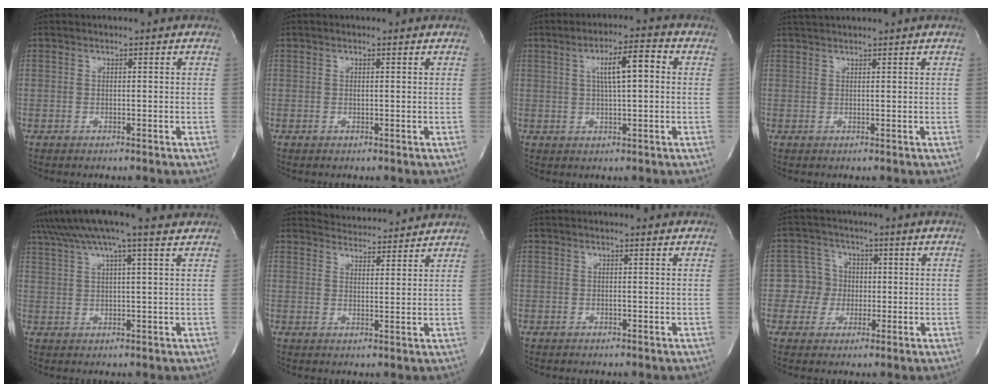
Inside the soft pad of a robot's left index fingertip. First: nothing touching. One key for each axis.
{"total": 0.0}
{"total": 6.2, "fx": 1.1, "fy": 1.0, "fz": 6.0, "tx": -0.103, "ty": 0.010, "tz": 0.017}
{"total": 2.5, "fx": 2.4, "fy": -0.2, "fz": 0.7, "tx": -0.007, "ty": 0.021, "tz": 0.044}
{"total": 11.8, "fx": 9.4, "fy": -0.2, "fz": 7.1, "tx": -0.131, "ty": 0.029, "tz": 0.130}
{"total": 7.4, "fx": 7.4, "fy": 0.7, "fz": 0.3, "tx": -0.009, "ty": 0.007, "tz": 0.095}
{"total": 0.0}
{"total": 5.2, "fx": -0.3, "fy": 5.2, "fz": 0.4, "tx": -0.005, "ty": 0.016, "tz": -0.005}